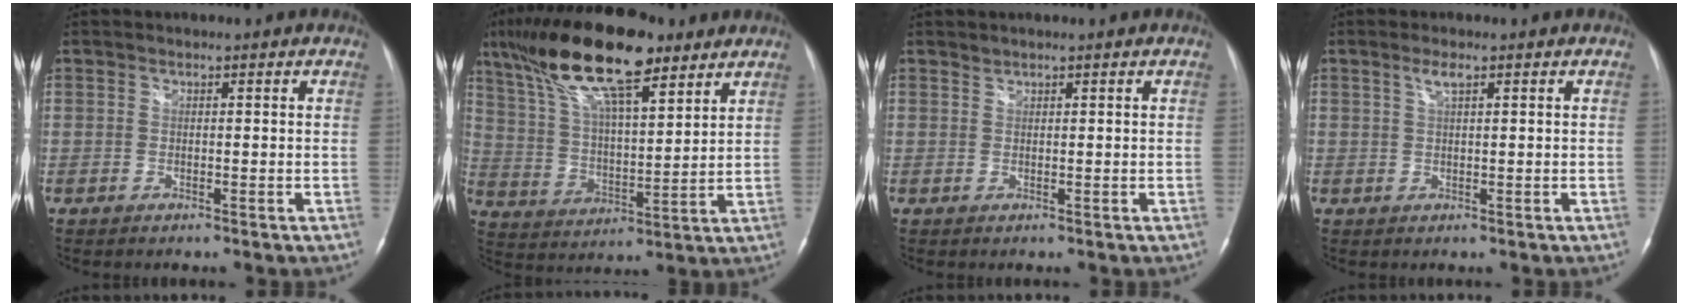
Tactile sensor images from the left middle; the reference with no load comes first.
{"total": 19.2, "force": [12.6, 4.8, 13.6], "torque": [-0.264, 0.029, 0.229]}
{"total": 1.1, "force": [1.1, 0.0, -0.2], "torque": [-0.001, -0.001, 0.022]}
{"total": 1.7, "force": [1.0, 0.4, 1.4], "torque": [-0.031, 0.004, 0.022]}